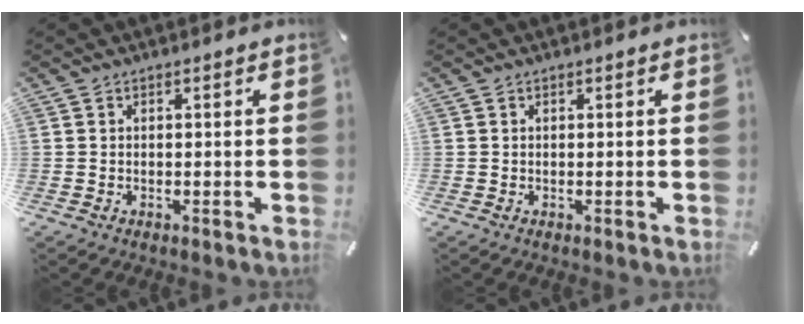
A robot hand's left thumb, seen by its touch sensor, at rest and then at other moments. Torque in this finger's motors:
{"motor_torque": [-0.06, -0.06, -0.01, 0.02, 0.00]}